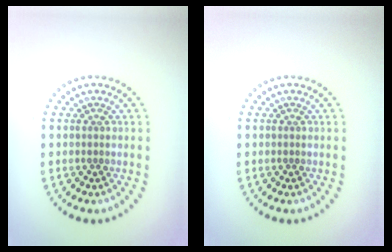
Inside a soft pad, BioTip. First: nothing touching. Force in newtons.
{"total": 0.0}